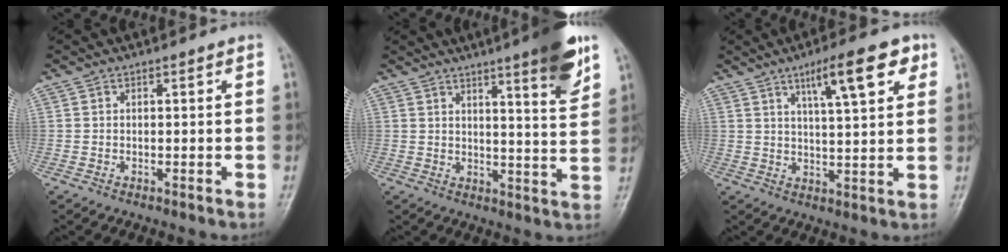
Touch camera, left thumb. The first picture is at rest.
{"total": 11.0, "force": [6.7, 1.1, 8.6], "torque": [-0.104, -0.039, 0.090]}
{"total": 10.8, "force": [5.6, 2.7, 8.9], "torque": [-0.121, -0.017, 0.085]}